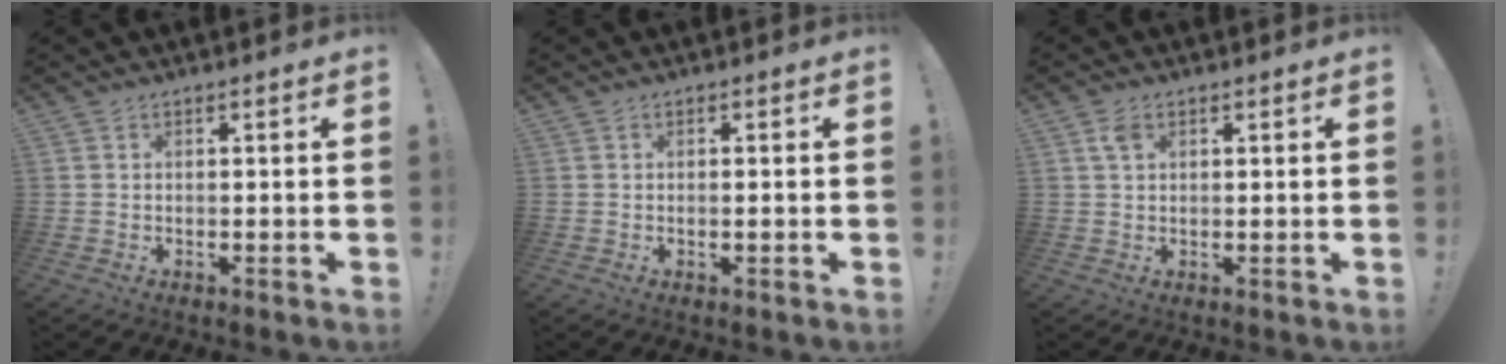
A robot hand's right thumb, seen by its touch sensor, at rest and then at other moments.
{"total": 0.8, "force": [-0.3, -0.2, 0.7], "torque": [-0.013, 0.001, -0.006]}
{"total": 3.2, "force": [1.4, 1.8, 2.2], "torque": [-0.045, 0.004, 0.025]}